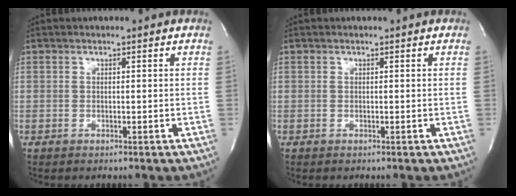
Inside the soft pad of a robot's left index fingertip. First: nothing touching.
{"total": 0.0}